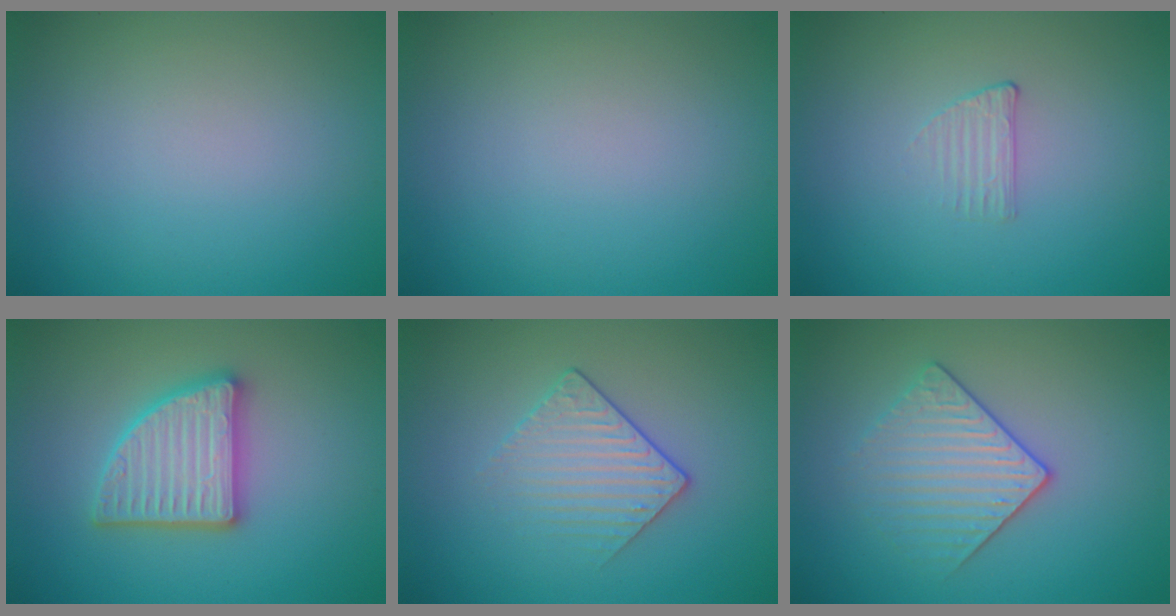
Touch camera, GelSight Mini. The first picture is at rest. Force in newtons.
{"total": 0.0}
{"total": 1.0, "press": 0.3, "slide": 1.0}
{"total": 5.0, "press": 5.0, "slide": 0.7}
{"total": 2.1, "press": 1.8, "slide": 1.1}
{"total": 3.2, "press": 3.0, "slide": 1.2}